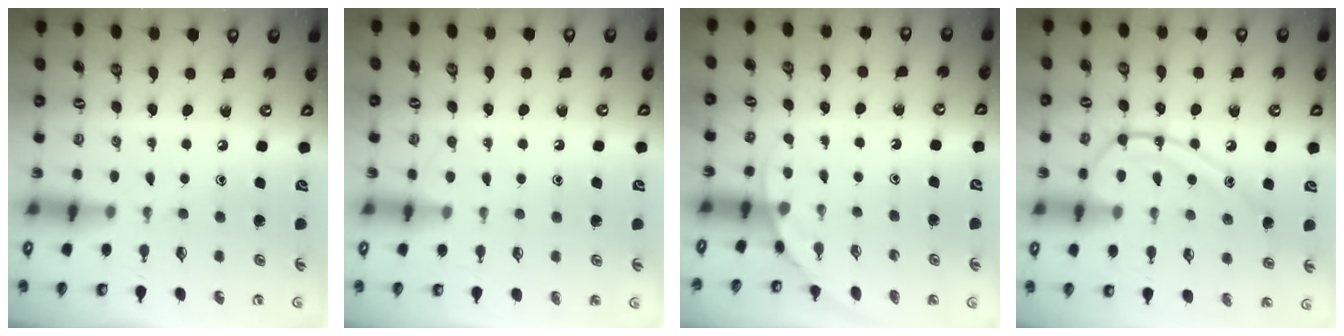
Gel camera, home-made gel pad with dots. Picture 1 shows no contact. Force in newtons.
{"total": 5.9, "press": 5.9, "slide": 0.6}
{"total": 2.6, "press": 2.6, "slide": 0.1}
{"total": 11.3, "press": 11.3, "slide": 0.5}